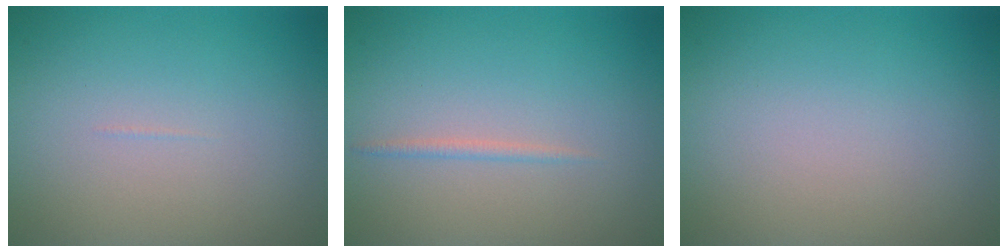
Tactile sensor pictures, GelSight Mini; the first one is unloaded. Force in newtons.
{"total": 0.7, "press": 0.7, "slide": 0.1}
{"total": 0.0}